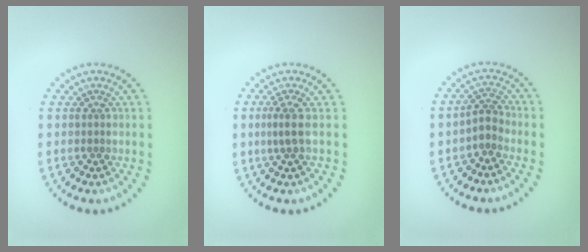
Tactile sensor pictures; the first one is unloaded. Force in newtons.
{"total": 1.7, "press": 1.3, "slide": 1.1}
{"total": 2.0, "press": 1.4, "slide": 1.4}